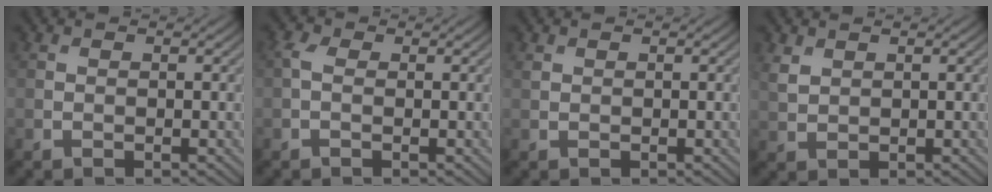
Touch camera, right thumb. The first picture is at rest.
{"total": 1.7, "force": [0.0, 1.0, 1.4], "torque": [-0.036, 0.005, -0.007]}
{"total": 0.5, "force": [0.4, 0.3, 0.2], "torque": [-0.008, -0.001, 0.010]}
{"total": 2.1, "force": [1.3, 1.3, 1.0], "torque": [-0.031, -0.001, 0.031]}